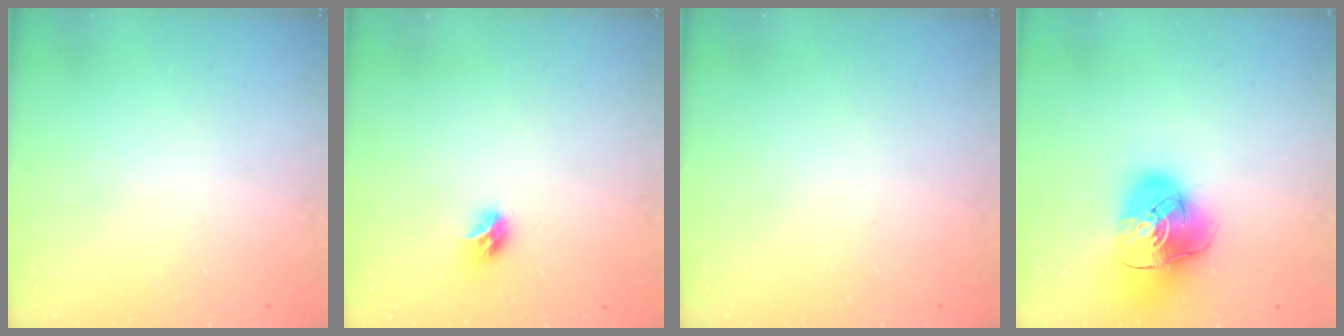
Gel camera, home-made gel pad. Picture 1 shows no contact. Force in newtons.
{"total": 7.5, "press": 7.4, "slide": 0.7}
{"total": 0.0}
{"total": 13.9, "press": 13.8, "slide": 1.7}